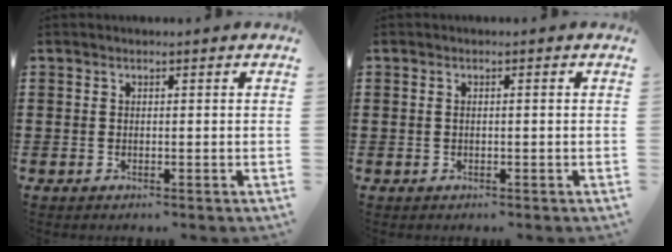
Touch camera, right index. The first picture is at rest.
{"total": 0.7, "force": [0.0, 0.1, 0.6], "torque": [-0.013, -0.001, 0.000]}